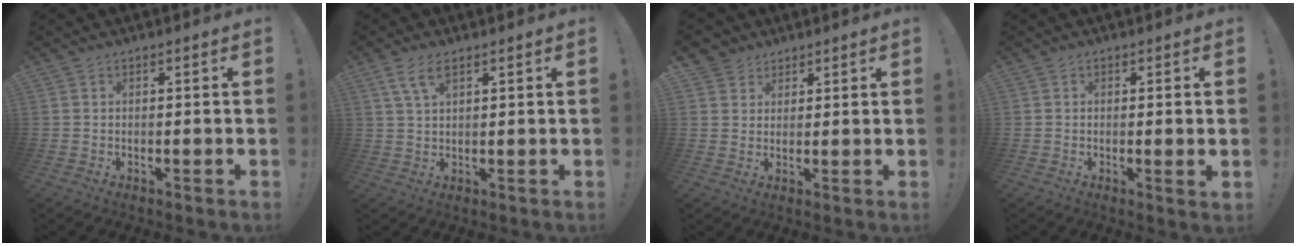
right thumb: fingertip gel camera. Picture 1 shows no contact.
{"total": 5.4, "force": [2.9, 2.0, 4.2], "torque": [-0.084, 0.000, 0.054]}
{"total": 4.1, "force": [2.7, 3.1, 0.0], "torque": [-0.002, -0.017, 0.052]}
{"total": 1.8, "force": [0.5, -0.2, 1.7], "torque": [-0.016, -0.008, 0.005]}